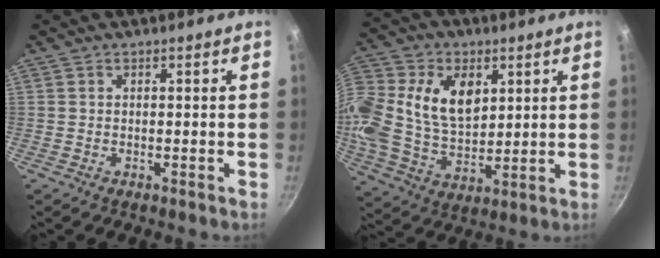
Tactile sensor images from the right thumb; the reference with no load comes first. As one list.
[{"total": 21.8, "force": [5.7, 15.0, 14.8], "torque": [-0.320, 0.015, 0.104]}]